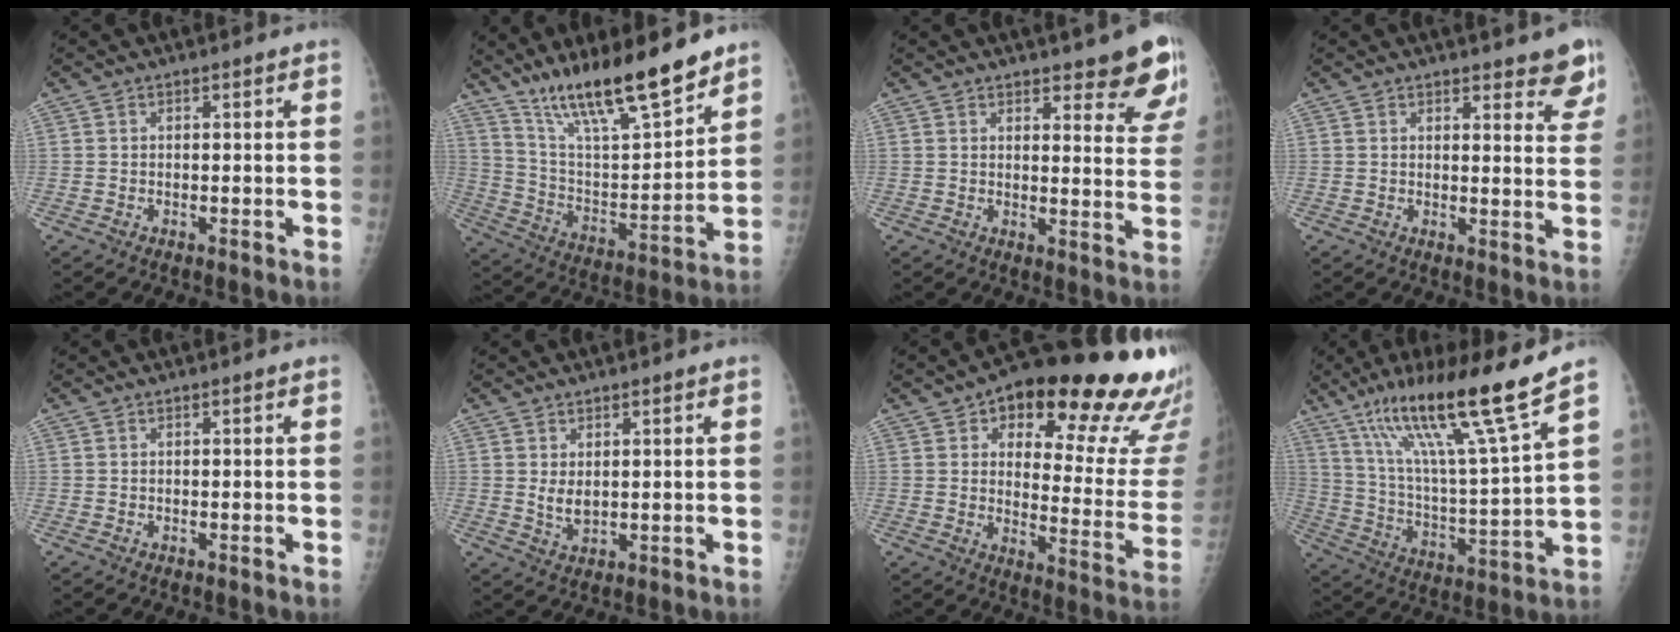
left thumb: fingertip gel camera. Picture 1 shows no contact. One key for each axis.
{"total": 20.0, "fx": 15.3, "fy": 3.9, "fz": 12.4, "tx": -0.182, "ty": -0.081, "tz": 0.273}
{"total": 10.5, "fx": 7.9, "fy": 2.9, "fz": 6.3, "tx": -0.041, "ty": -0.045, "tz": 0.083}
{"total": 7.3, "fx": 6.0, "fy": 2.1, "fz": 3.6, "tx": -0.010, "ty": -0.033, "tz": 0.059}
{"total": 0.0}
{"total": 3.4, "fx": 1.1, "fy": 1.7, "fz": 2.8, "tx": -0.044, "ty": -0.016, "tz": 0.026}
{"total": 26.4, "fx": 16.4, "fy": 9.6, "fz": 18.4, "tx": -0.193, "ty": -0.063, "tz": 0.209}
{"total": 20.5, "fx": 14.0, "fy": 0.1, "fz": 14.9, "tx": -0.236, "ty": -0.067, "tz": 0.245}